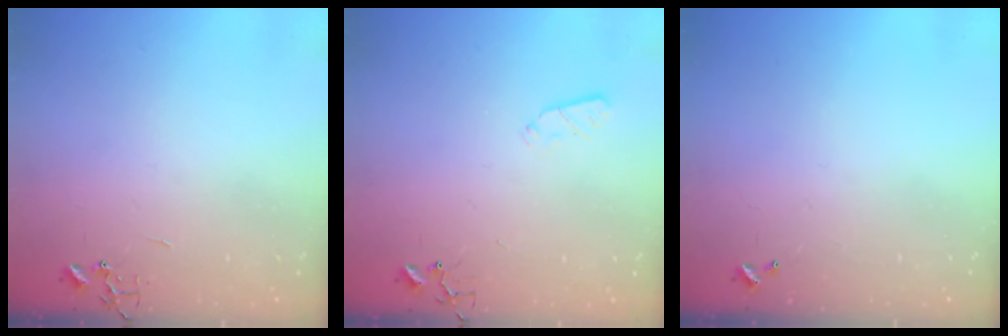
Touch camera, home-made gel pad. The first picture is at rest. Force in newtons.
{"total": 3.5, "press": 3.4, "slide": 0.5}
{"total": 0.0}